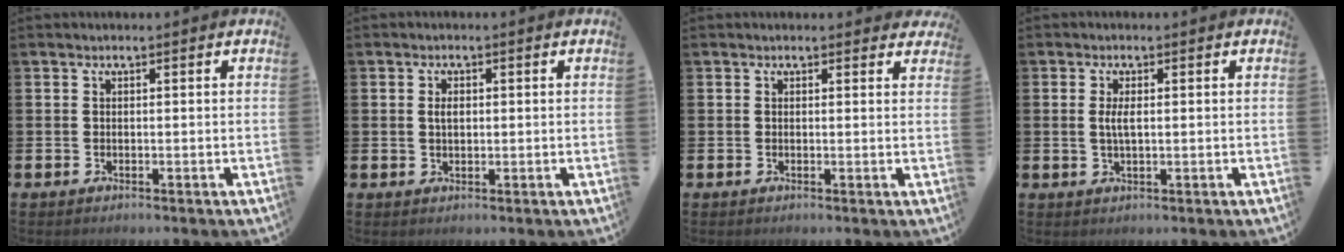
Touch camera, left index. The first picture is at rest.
{"total": 1.7, "force": [0.4, 1.0, 1.3], "torque": [-0.010, 0.001, 0.002]}
{"total": 1.0, "force": [0.8, 0.5, 0.2], "torque": [0.006, 0.004, 0.012]}
{"total": 2.3, "force": [0.3, 0.8, 2.1], "torque": [-0.041, 0.003, 0.003]}